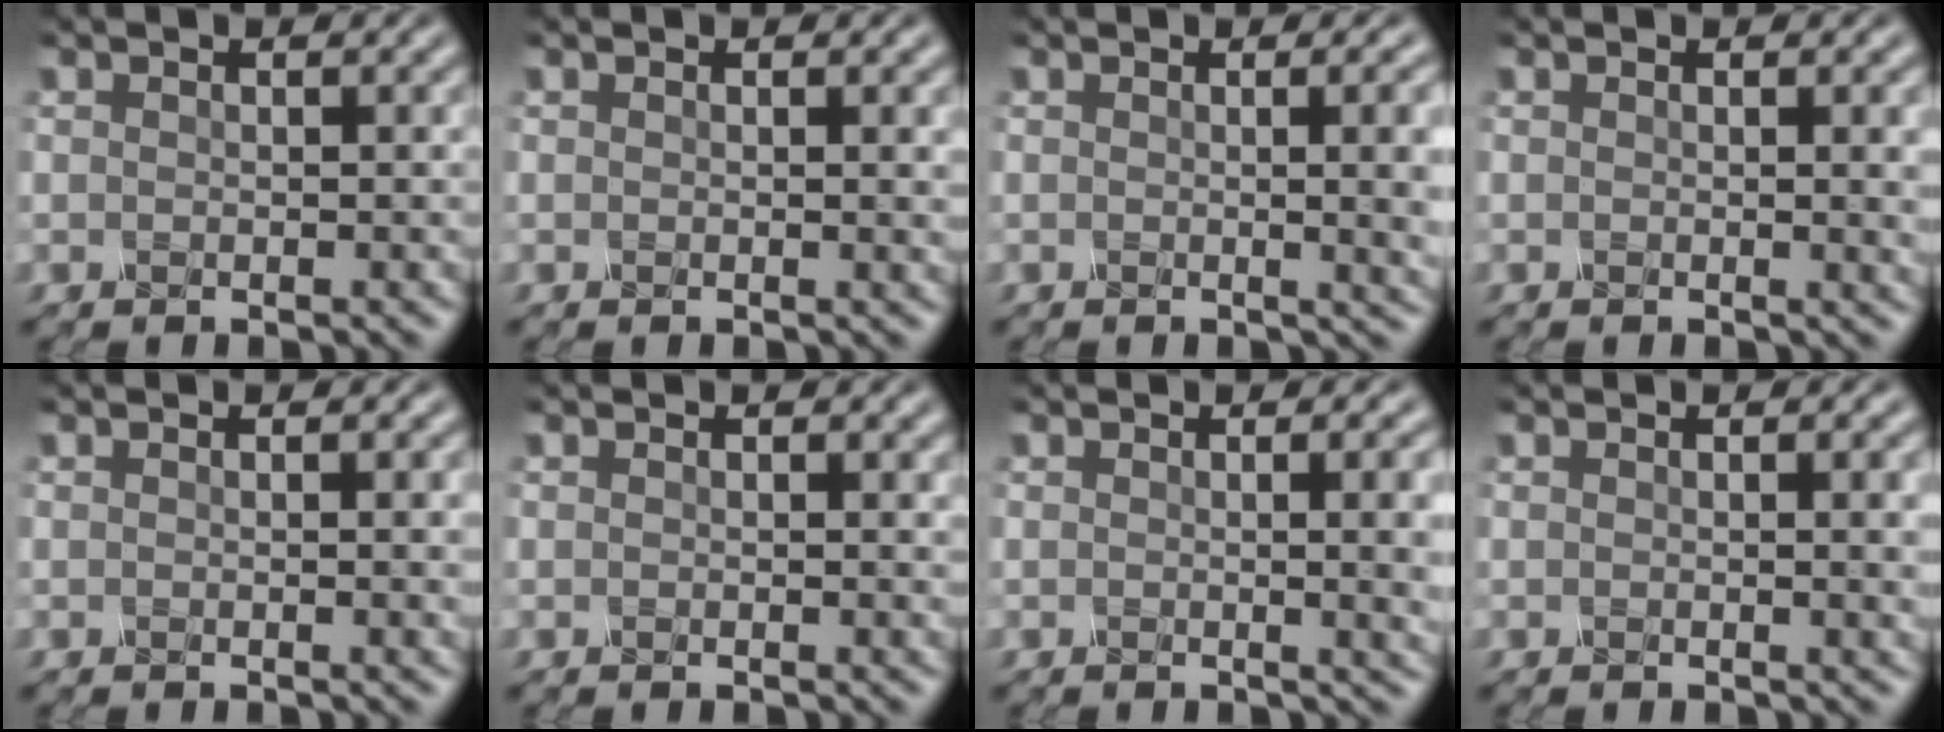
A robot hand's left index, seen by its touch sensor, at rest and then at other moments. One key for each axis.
{"total": 1.4, "fx": 0.3, "fy": 0.5, "fz": 1.3, "tx": -0.008, "ty": 0.002, "tz": 0.000}
{"total": 8.0, "fx": 0.3, "fy": 3.6, "fz": 7.2, "tx": -0.026, "ty": 0.016, "tz": 0.001}
{"total": 3.1, "fx": 0.3, "fy": 1.1, "fz": 2.9, "tx": -0.023, "ty": 0.002, "tz": 0.002}
{"total": 1.9, "fx": 0.1, "fy": 0.7, "fz": 1.8, "tx": -0.014, "ty": 0.002, "tz": -0.003}
{"total": 0.8, "fx": 0.3, "fy": 0.3, "fz": 0.7, "tx": -0.003, "ty": 0.001, "tz": 0.002}
{"total": 6.9, "fx": 0.3, "fy": 2.9, "fz": 6.3, "tx": -0.030, "ty": 0.009, "tz": 0.003}
{"total": 3.5, "fx": 0.4, "fy": 1.2, "fz": 3.2, "tx": -0.027, "ty": 0.006, "tz": 0.003}